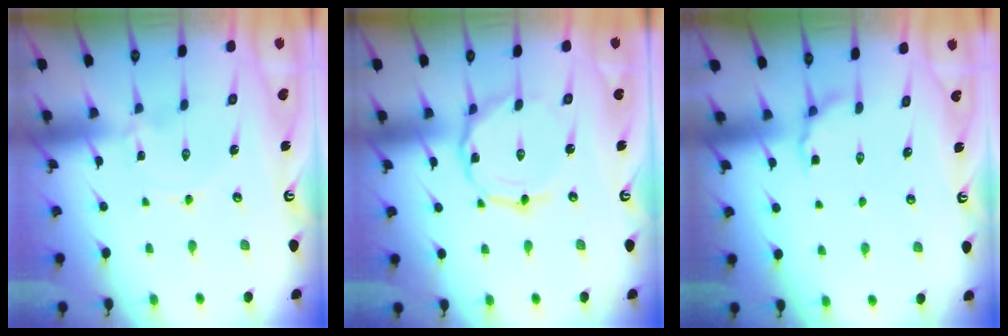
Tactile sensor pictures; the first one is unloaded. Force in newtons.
{"total": 6.5, "press": 6.5, "slide": 0.4}
{"total": 3.6, "press": 3.0, "slide": 2.0}